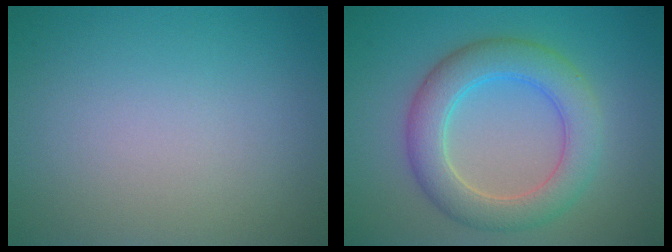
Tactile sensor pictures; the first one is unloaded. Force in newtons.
{"total": 5.7, "press": 5.7, "slide": 0.4}